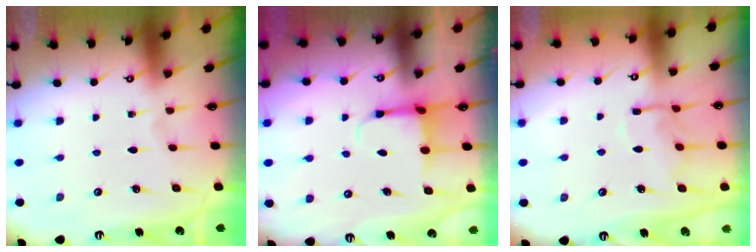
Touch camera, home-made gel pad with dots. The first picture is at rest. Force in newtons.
{"total": 4.0, "press": 3.8, "slide": 1.3}
{"total": 9.9, "press": 9.8, "slide": 0.7}